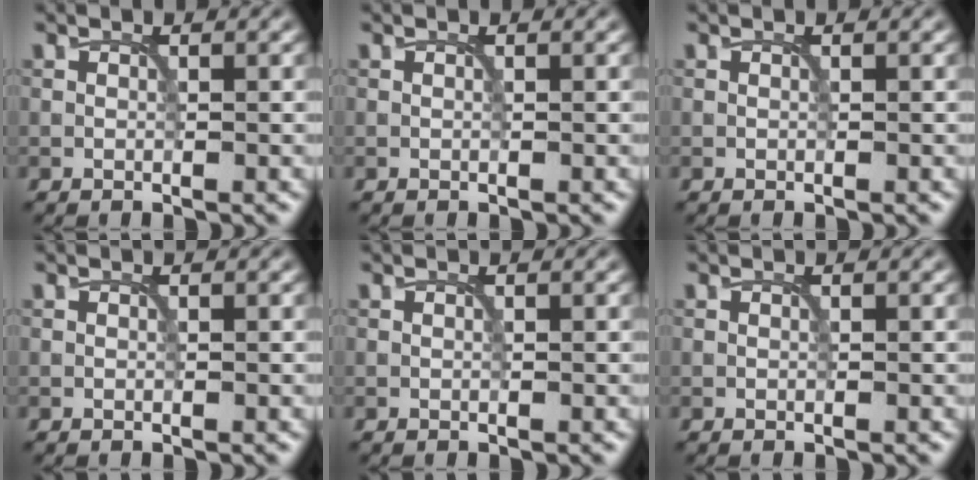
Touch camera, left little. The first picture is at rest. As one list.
[{"total": 0.0}, {"total": 0.0}, {"total": 0.0}, {"total": 0.0}, {"total": 0.0}]